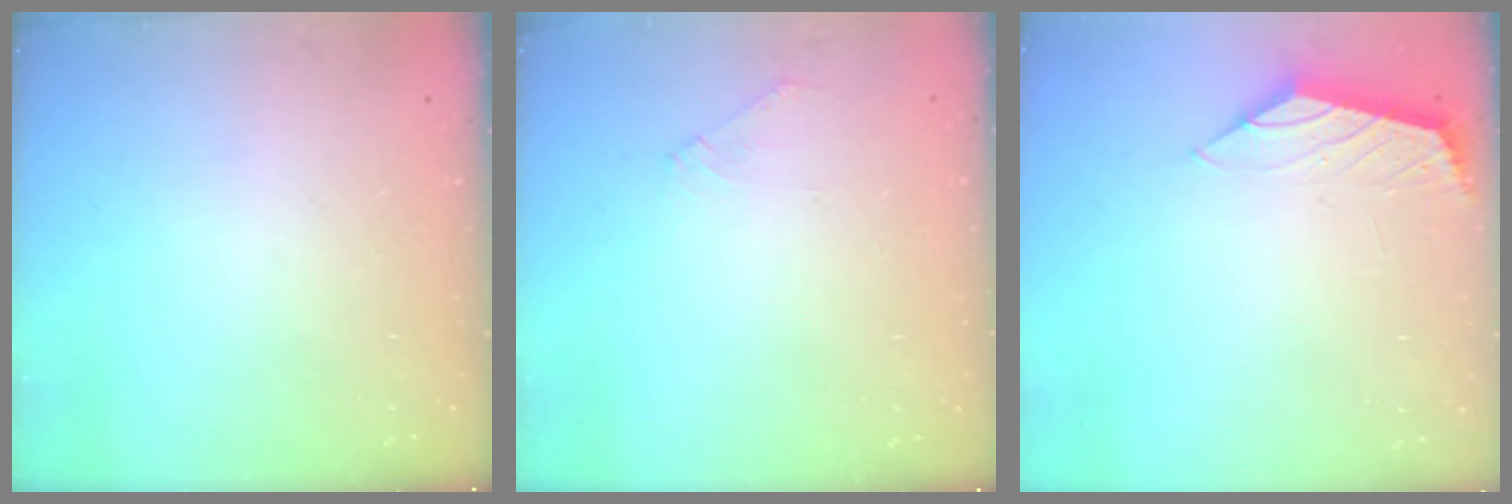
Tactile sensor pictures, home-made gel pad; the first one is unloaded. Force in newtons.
{"total": 3.2, "press": 3.2, "slide": 0.6}
{"total": 0.8, "press": 0.7, "slide": 0.3}